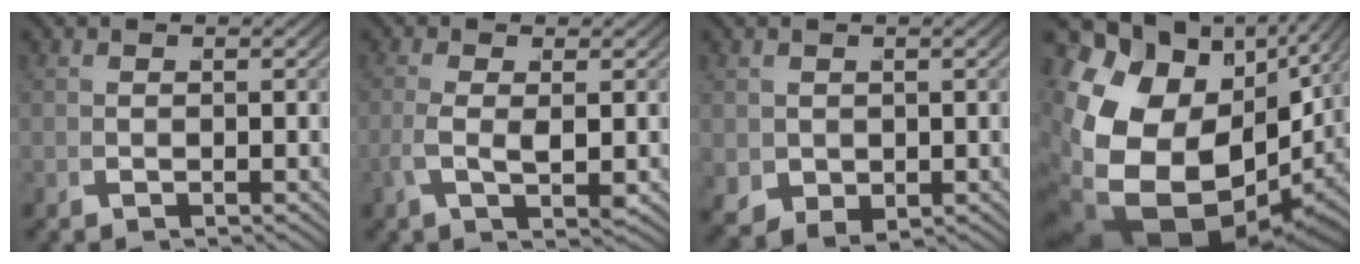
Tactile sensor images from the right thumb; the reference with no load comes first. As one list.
[{"total": 2.9, "force": [0.3, 0.9, 2.7], "torque": [-0.069, -0.009, 0.013]}, {"total": 3.9, "force": [-0.4, 3.3, 2.1], "torque": [-0.053, -0.032, 0.020]}, {"total": 22.3, "force": [-1.7, 15.7, 15.8], "torque": [-0.327, -0.074, 0.012]}]